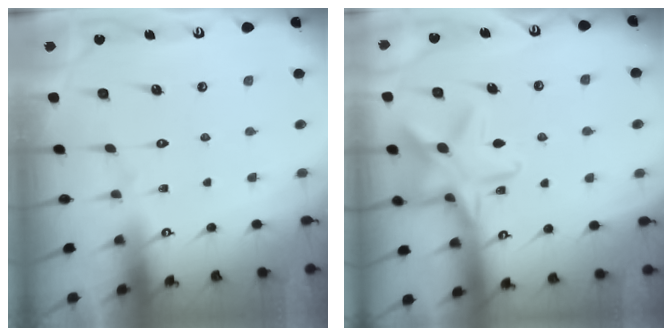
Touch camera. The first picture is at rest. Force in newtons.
{"total": 14.2, "press": 14.2, "slide": 0.8}